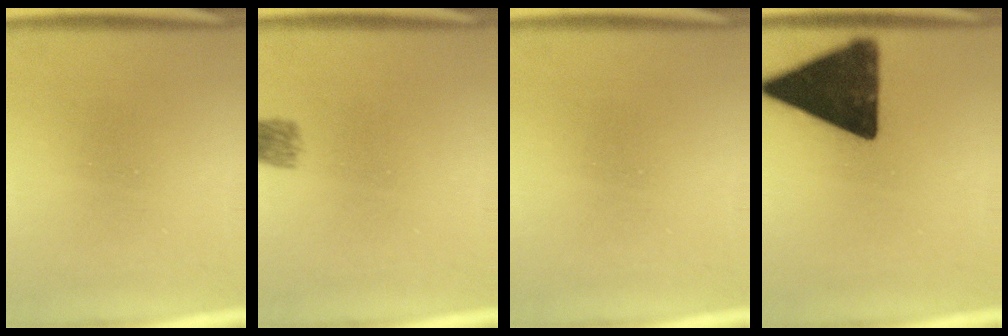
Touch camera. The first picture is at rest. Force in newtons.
{"total": 2.6}
{"total": 0.0}
{"total": 16.5}